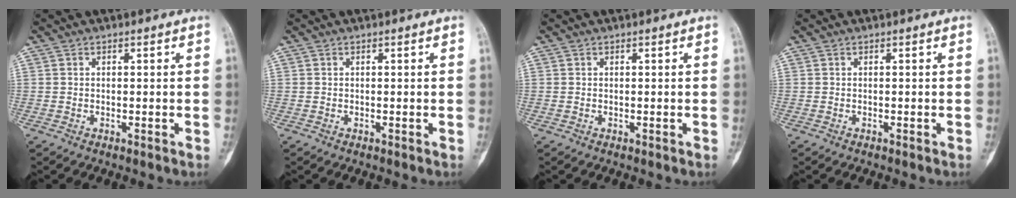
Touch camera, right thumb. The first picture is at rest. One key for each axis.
{"total": 0.0}
{"total": 0.0}
{"total": 0.0}